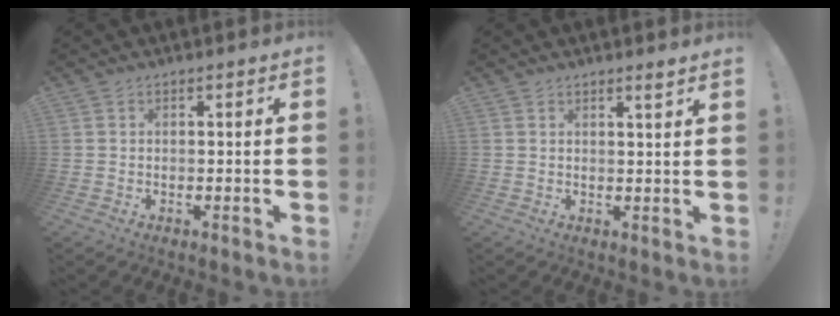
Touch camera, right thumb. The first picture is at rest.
{"total": 2.2, "force": [1.6, -0.9, 1.2], "torque": [-0.014, -0.014, 0.026]}